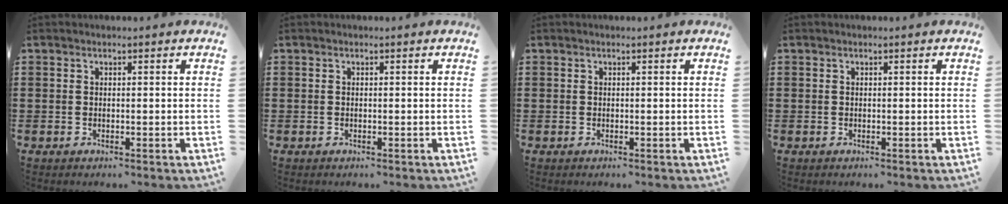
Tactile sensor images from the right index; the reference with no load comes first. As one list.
[{"total": 0.0}, {"total": 0.0}, {"total": 0.0}]